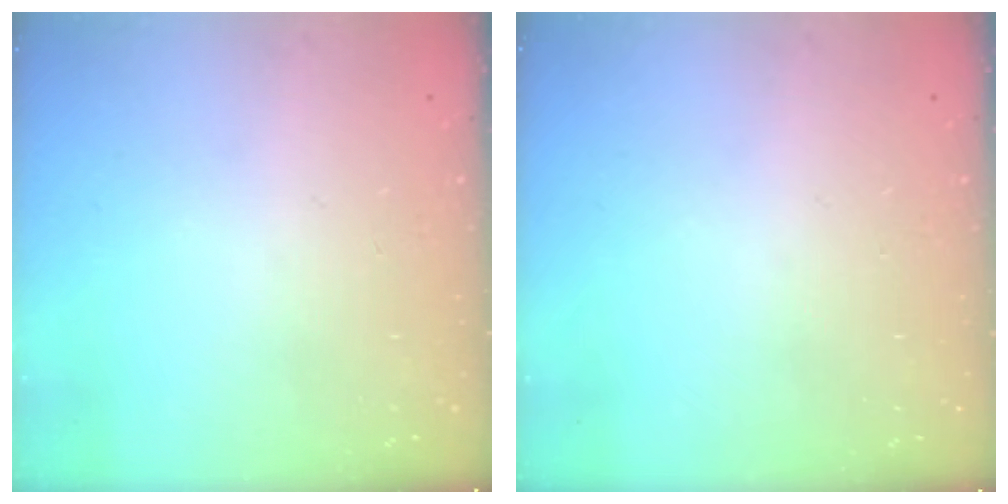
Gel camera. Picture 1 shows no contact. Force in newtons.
{"total": 0.0}